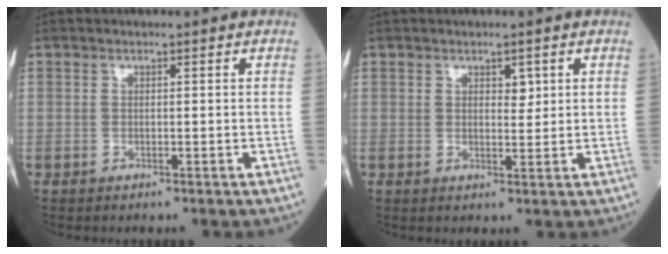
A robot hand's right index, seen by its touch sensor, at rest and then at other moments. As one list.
[{"total": 2.0, "force": [0.9, 1.0, 1.5], "torque": [-0.018, -0.002, 0.014]}]